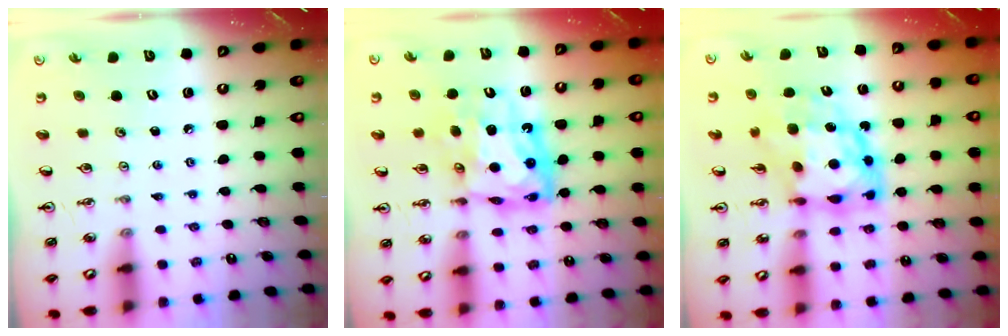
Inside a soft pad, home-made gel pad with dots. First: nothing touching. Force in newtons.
{"total": 12.4, "press": 12.3, "slide": 1.0}
{"total": 11.5, "press": 11.5, "slide": 1.2}